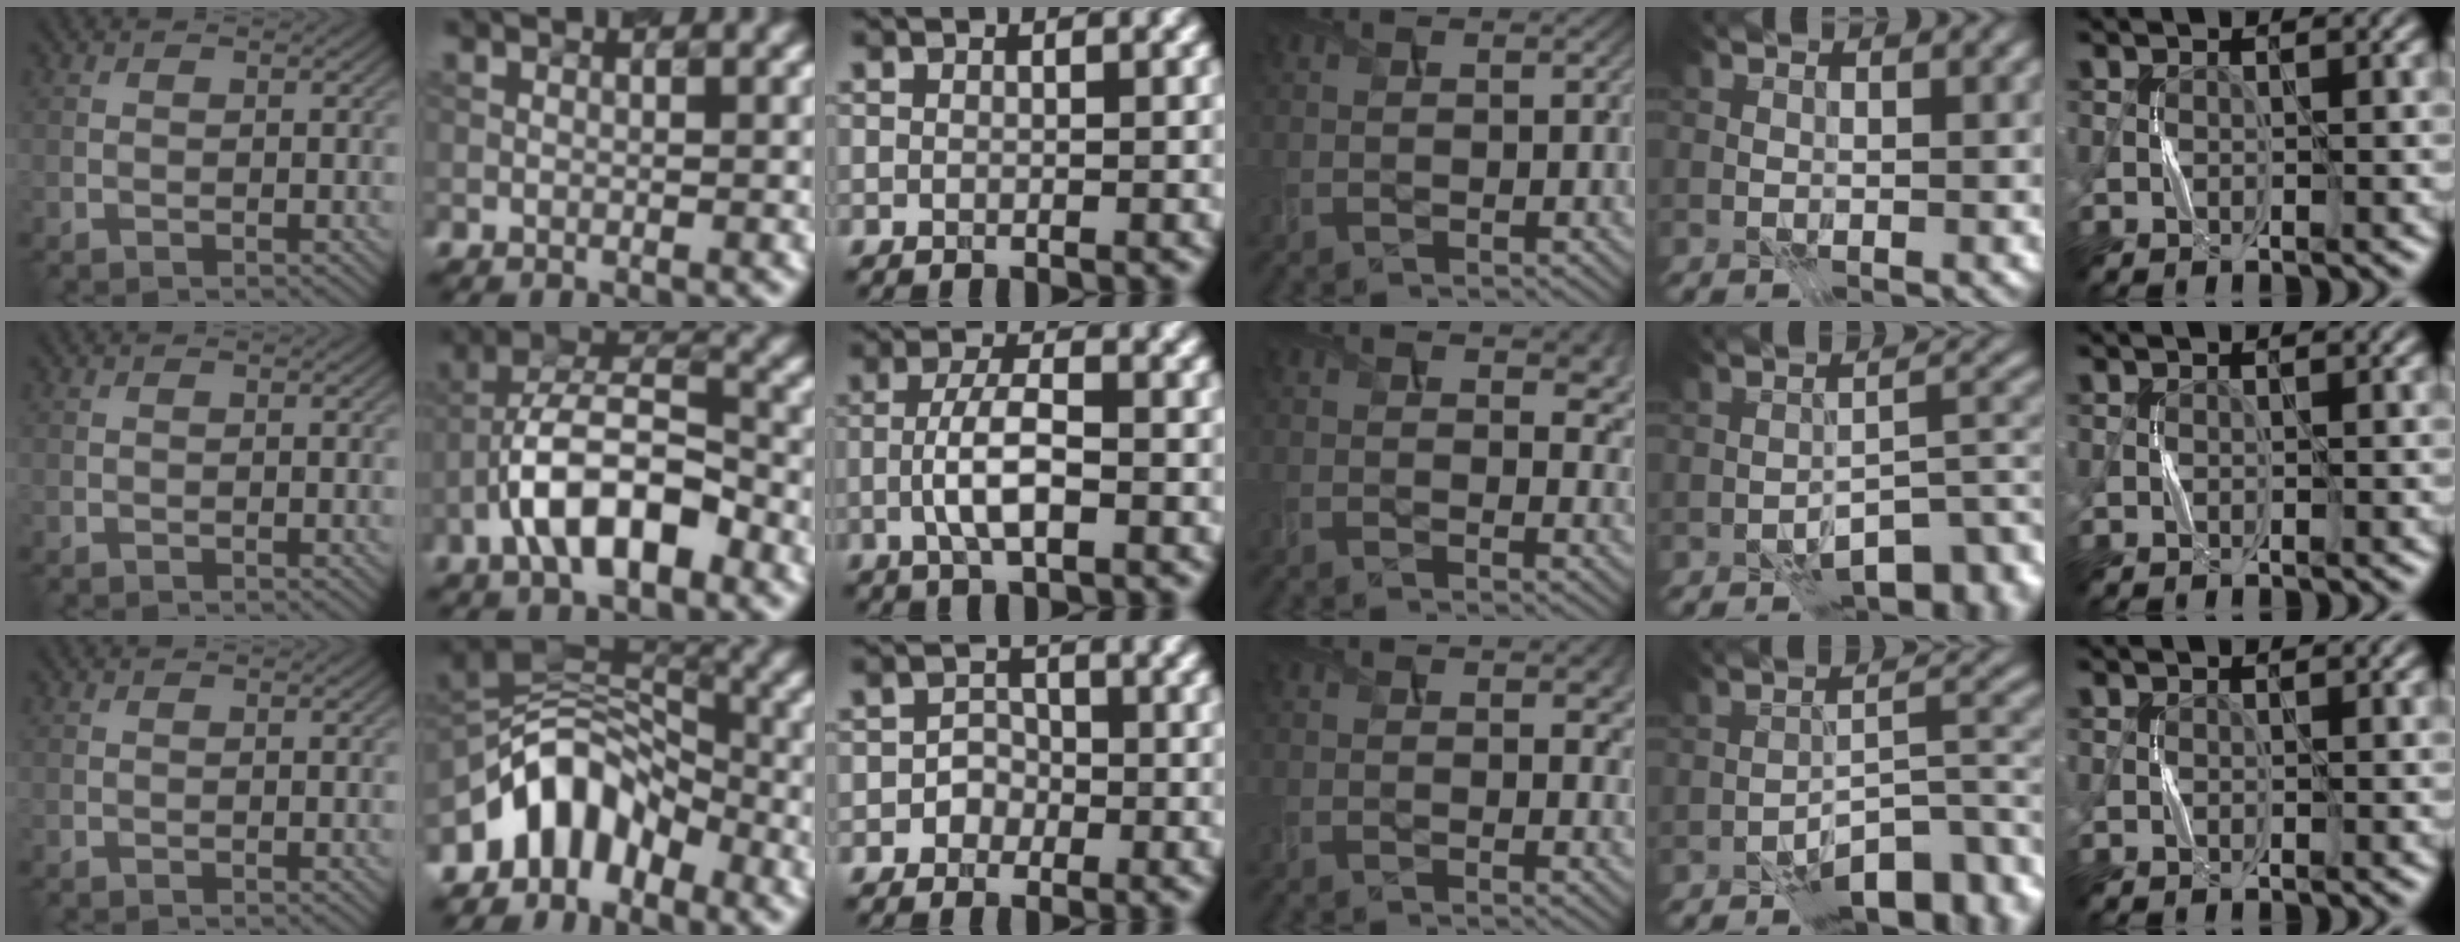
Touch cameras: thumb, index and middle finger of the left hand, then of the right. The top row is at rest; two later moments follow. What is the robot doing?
{"motion": "press", "object": "syringe"}